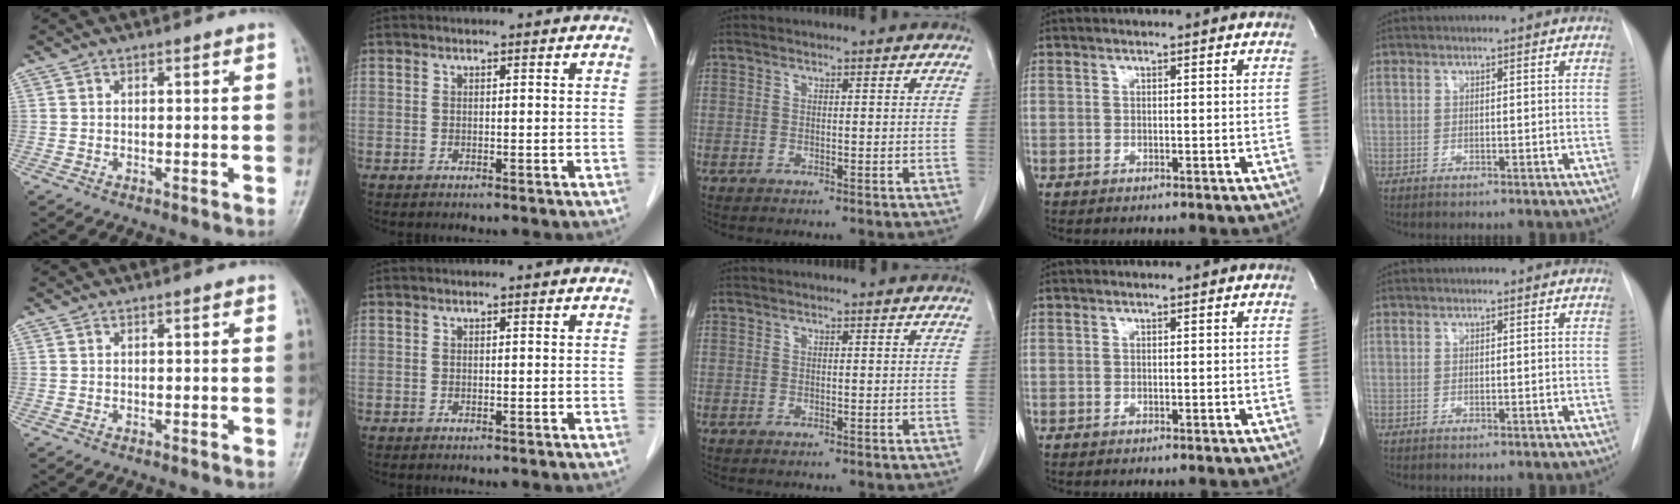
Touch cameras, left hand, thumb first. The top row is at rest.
{}